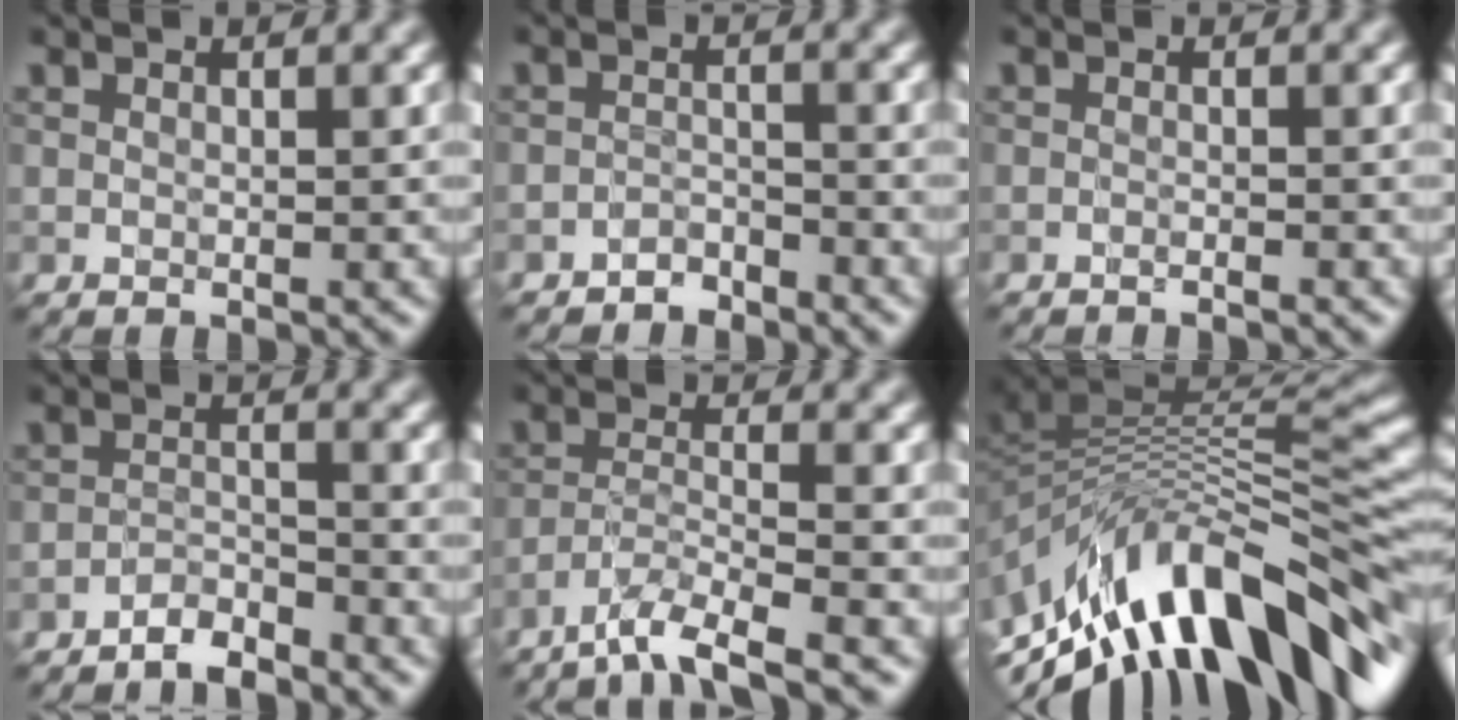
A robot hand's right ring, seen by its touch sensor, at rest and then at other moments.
{"total": 1.9, "force": [-1.8, 0.4, 0.2], "torque": [-0.002, 0.007, -0.036]}
{"total": 0.9, "force": [-0.9, 0.0, 0.4], "torque": [-0.005, -0.002, -0.019]}
{"total": 2.5, "force": [-2.4, 0.4, 0.8], "torque": [-0.014, 0.006, -0.049]}
{"total": 5.4, "force": [-4.4, 0.6, 3.1], "torque": [-0.053, -0.004, -0.092]}
{"total": 13.0, "force": [-5.5, 5.3, 10.5], "torque": [-0.181, 0.022, -0.086]}